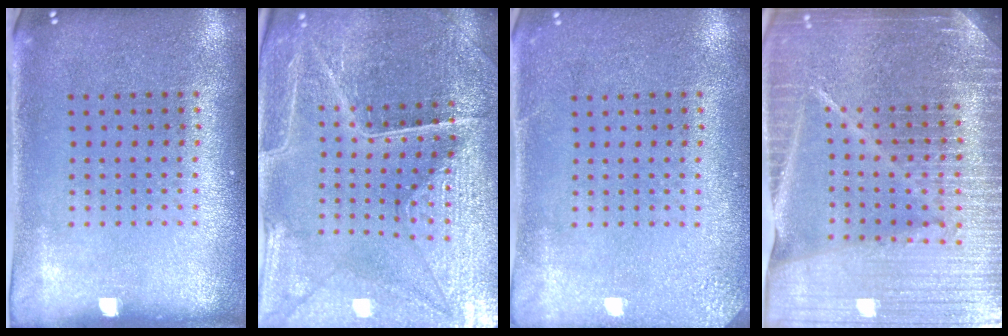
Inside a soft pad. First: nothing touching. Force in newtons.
{"total": 4.0, "press": 4.0, "slide": 0.6}
{"total": 2.4, "press": 2.4, "slide": 0.3}
{"total": 6.1, "press": 5.4, "slide": 2.9}